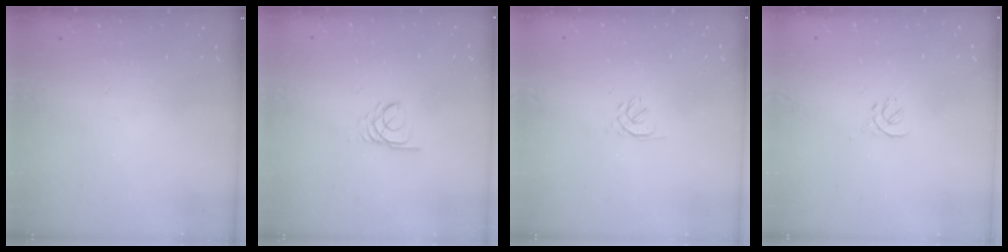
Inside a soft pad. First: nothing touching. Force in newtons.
{"total": 2.5, "press": 2.5, "slide": 0.2}
{"total": 1.6, "press": 1.5, "slide": 0.5}
{"total": 0.0}